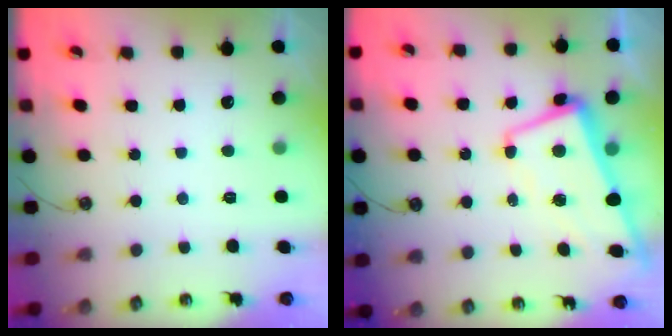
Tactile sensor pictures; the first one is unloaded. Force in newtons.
{"total": 1.8, "press": 1.3, "slide": 1.2}